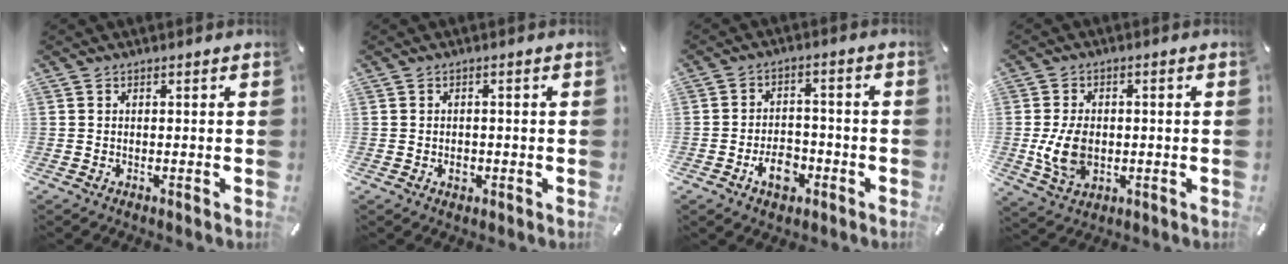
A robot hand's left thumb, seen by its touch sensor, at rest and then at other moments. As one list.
[{"total": 1.8, "force": [-0.5, 1.4, 1.0], "torque": [-0.018, 0.002, -0.010]}, {"total": 7.3, "force": [-3.2, 5.1, 4.2], "torque": [-0.067, 0.016, -0.054]}, {"total": 8.7, "force": [-1.1, 6.0, 6.2], "torque": [-0.134, -0.001, -0.021]}]